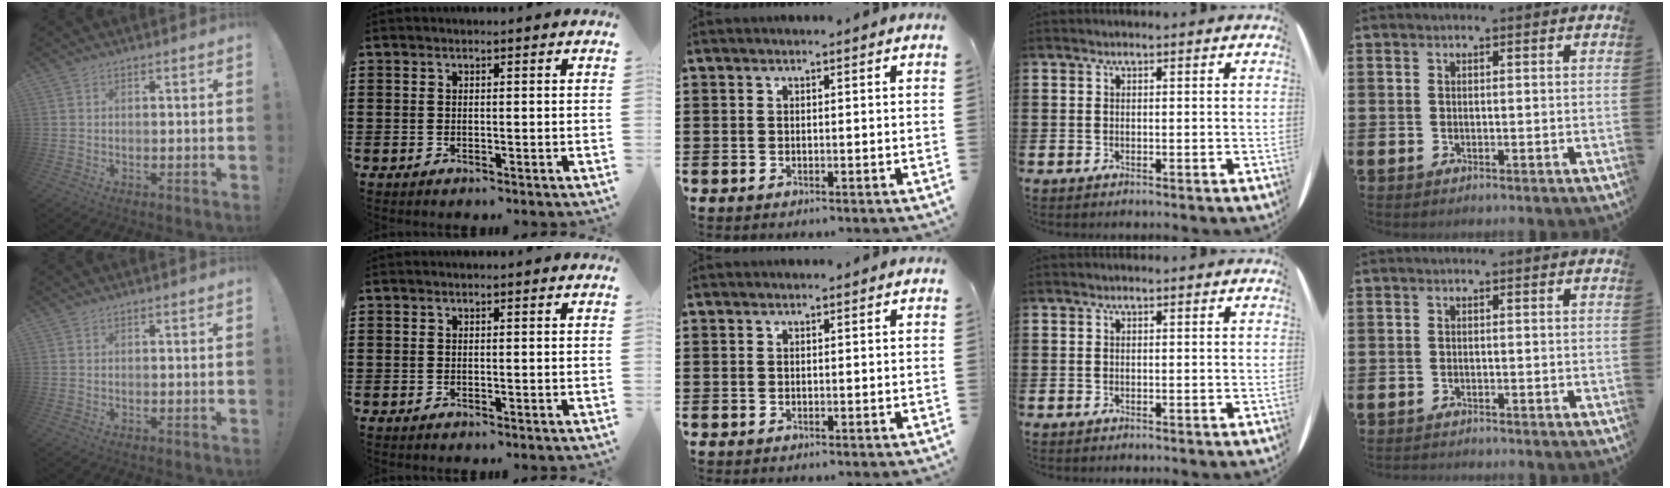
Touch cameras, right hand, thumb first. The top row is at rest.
{"little": {"total": 0.5, "force": [-0.5, 0.0, 0.0], "torque": [-0.001, -0.002, -0.011]}}